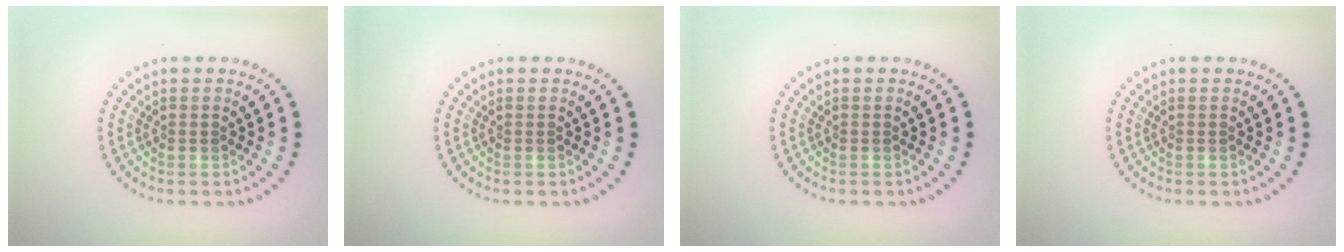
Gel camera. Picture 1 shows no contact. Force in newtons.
{"total": 0.0}
{"total": 0.0}
{"total": 0.0}